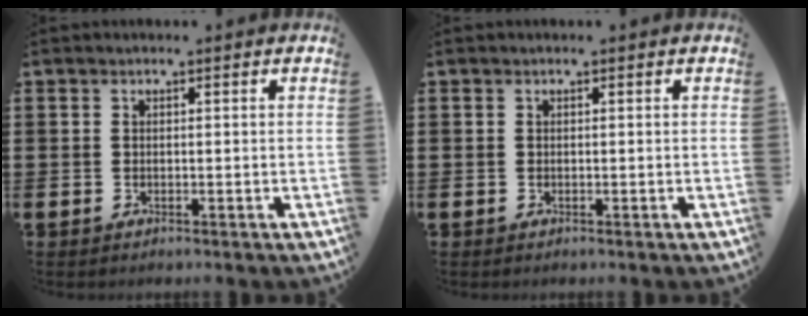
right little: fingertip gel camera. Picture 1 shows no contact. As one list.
[{"total": 0.0}]